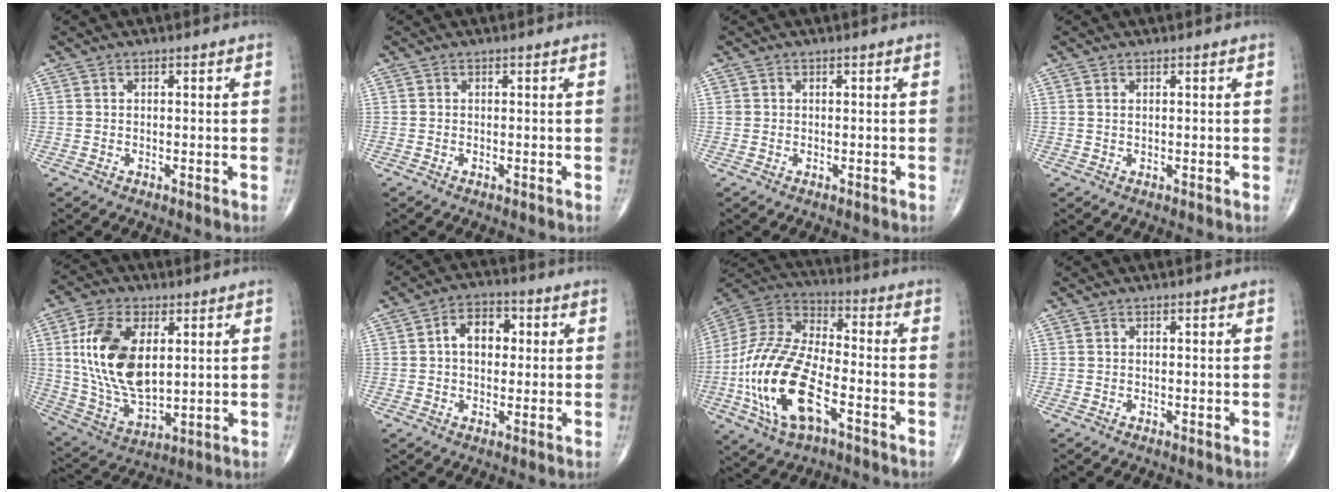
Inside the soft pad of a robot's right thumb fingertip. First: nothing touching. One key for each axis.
{"total": 0.0}
{"total": 0.7, "fx": 0.1, "fy": 0.7, "fz": 0.2, "tx": 0.003, "ty": 0.002, "tz": 0.002}
{"total": 0.6, "fx": 0.3, "fy": 0.3, "fz": 0.5, "tx": -0.012, "ty": 0.003, "tz": 0.007}
{"total": 17.7, "fx": 3.7, "fy": 9.8, "fz": 14.3, "tx": -0.268, "ty": -0.016, "tz": 0.077}
{"total": 7.3, "fx": 1.0, "fy": 5.0, "fz": 5.2, "tx": -0.064, "ty": 0.018, "tz": 0.009}
{"total": 21.2, "fx": -7.1, "fy": 9.7, "fz": 17.4, "tx": -0.365, "ty": 0.024, "tz": -0.131}
{"total": 0.0}